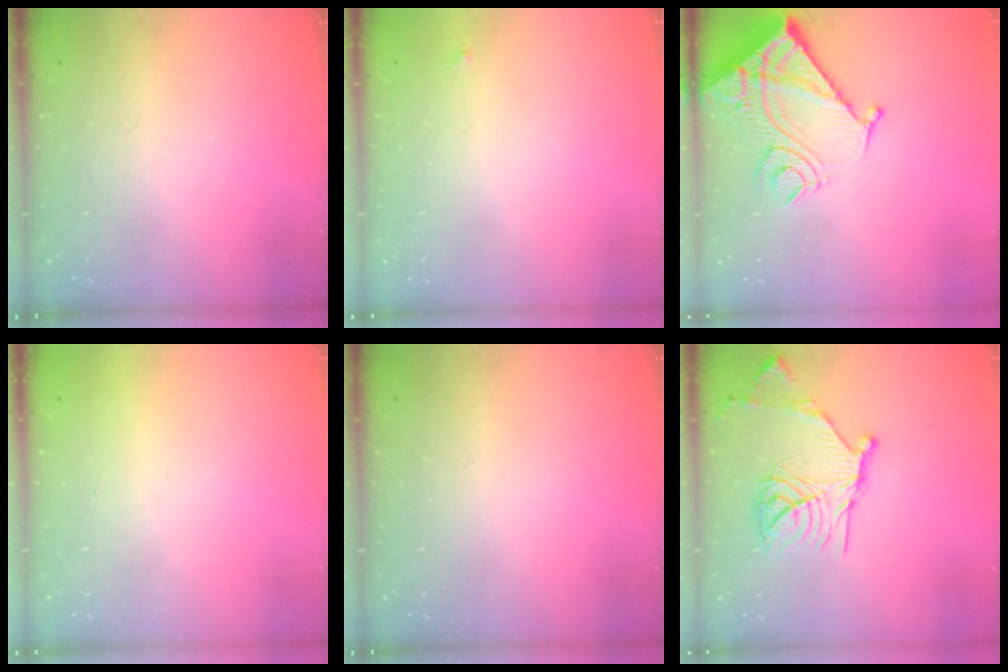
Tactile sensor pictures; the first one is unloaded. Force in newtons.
{"total": 2.5, "press": 2.4, "slide": 0.4}
{"total": 16.5, "press": 16.4, "slide": 2.0}
{"total": 1.8, "press": 1.8, "slide": 0.1}
{"total": 0.0}
{"total": 19.9, "press": 19.8, "slide": 1.5}